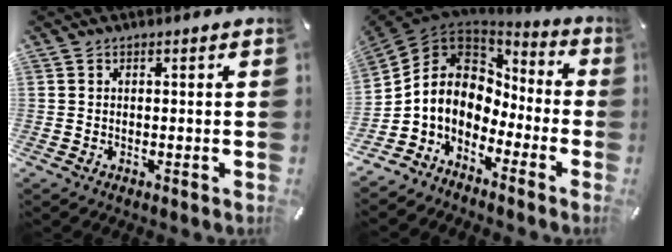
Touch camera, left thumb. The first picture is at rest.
{"total": 8.6, "force": [-1.9, 7.5, 3.7], "torque": [-0.114, -0.008, -0.043]}